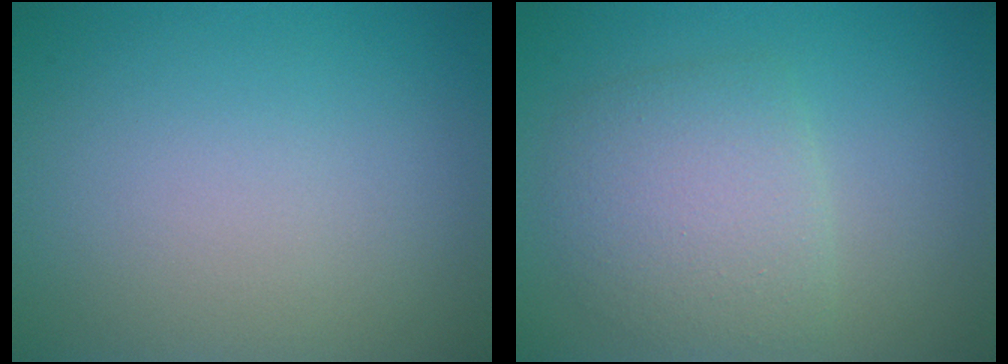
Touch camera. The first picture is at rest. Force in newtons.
{"total": 4.0, "press": 4.0, "slide": 0.1}